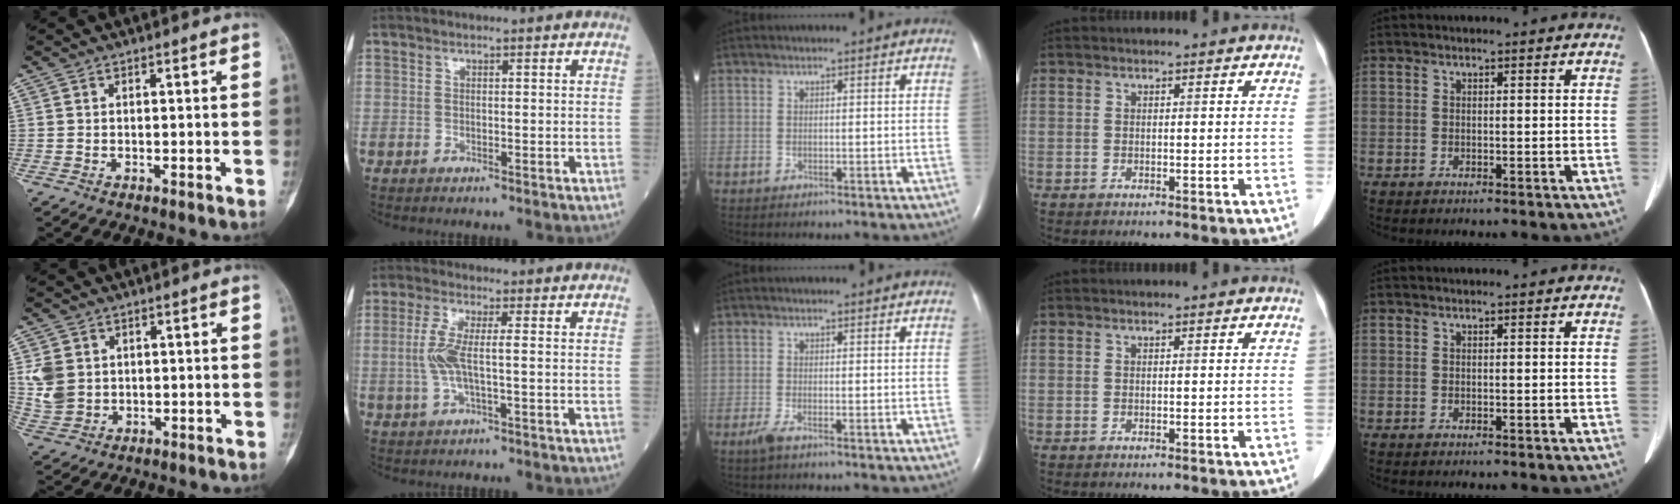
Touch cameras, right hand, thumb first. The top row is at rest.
{"thumb": {"total": 6.4, "force": [1.1, 5.3, 3.5], "torque": [-0.065, -0.002, 0.033]}, "index": {"total": 5.2, "force": [-0.2, 0.8, 5.2], "torque": [-0.123, 0.003, -0.008]}, "middle": {"total": 1.7, "force": [-1.1, 0.3, 1.3], "torque": [-0.037, -0.005, -0.025]}}